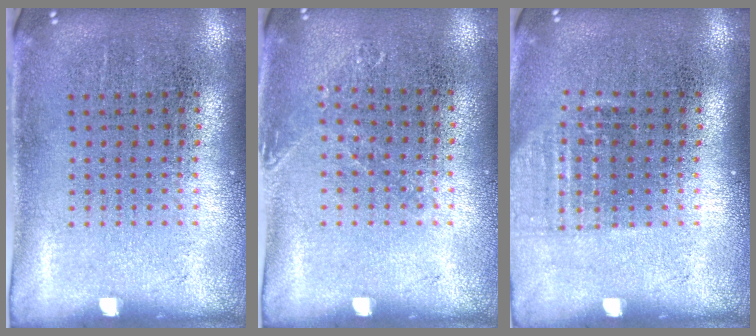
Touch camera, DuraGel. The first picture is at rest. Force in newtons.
{"total": 0.8, "press": 0.8, "slide": 0.1}
{"total": 1.0, "press": 0.9, "slide": 0.4}